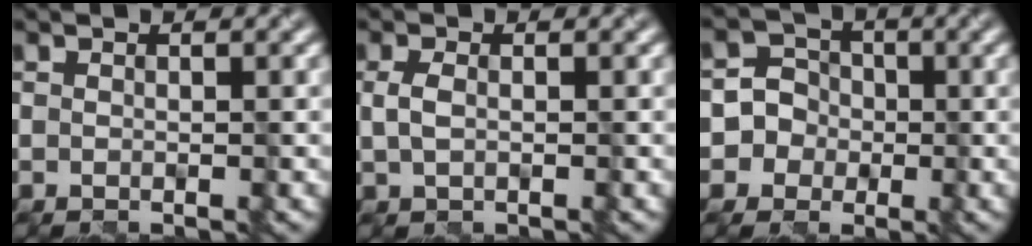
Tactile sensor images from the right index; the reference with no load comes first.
{"total": 1.6, "force": [0.0, 0.9, 1.3], "torque": [-0.035, 0.002, 0.003]}
{"total": 5.2, "force": [-1.2, 5.0, 0.4], "torque": [0.006, 0.024, -0.044]}